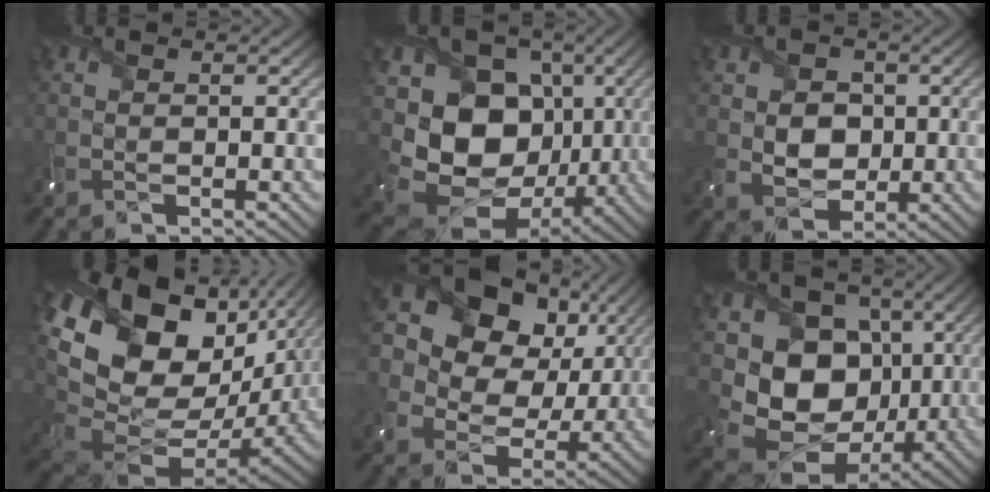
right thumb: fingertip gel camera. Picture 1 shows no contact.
{"total": 15.2, "force": [-0.7, 12.6, 8.4], "torque": [-0.182, -0.030, -0.009]}
{"total": 5.4, "force": [0.3, 4.5, 3.0], "torque": [-0.076, -0.008, 0.007]}
{"total": 19.3, "force": [5.9, 12.7, 13.2], "torque": [-0.271, -0.029, 0.145]}
{"total": 18.5, "force": [6.9, 14.3, 9.4], "torque": [-0.253, 0.063, 0.138]}
{"total": 13.6, "force": [0.0, 11.6, 7.2], "torque": [-0.162, -0.028, -0.001]}